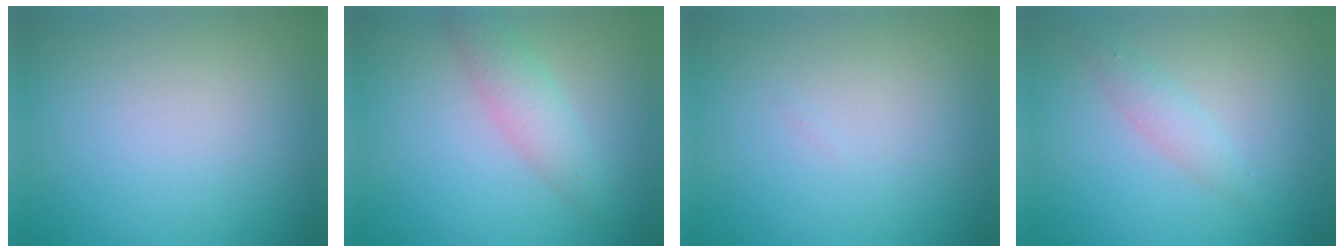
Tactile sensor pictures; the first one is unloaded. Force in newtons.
{"total": 2.8, "press": 2.8, "slide": 0.1}
{"total": 0.0}
{"total": 1.6, "press": 1.6, "slide": 0.1}